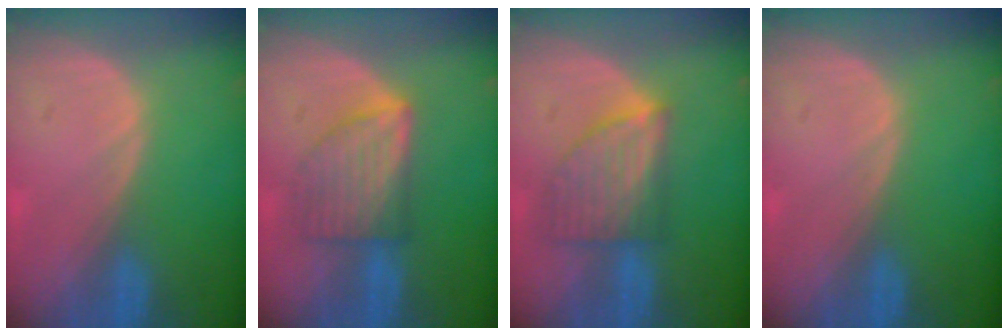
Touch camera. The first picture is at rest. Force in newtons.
{"total": 6.4, "press": 6.4, "slide": 0.1}
{"total": 7.1, "press": 6.6, "slide": 2.6}
{"total": 0.0}